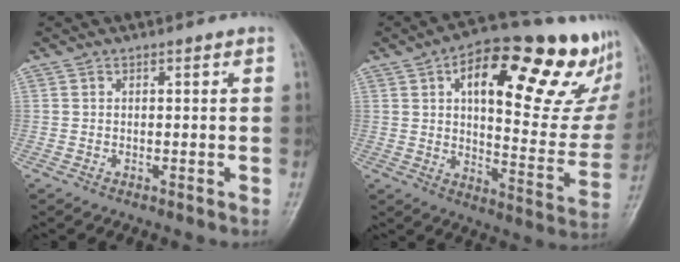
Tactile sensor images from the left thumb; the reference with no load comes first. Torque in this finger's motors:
{"motor_torque": [1.13, 1.23, 1.73, -1.04, 0.19]}